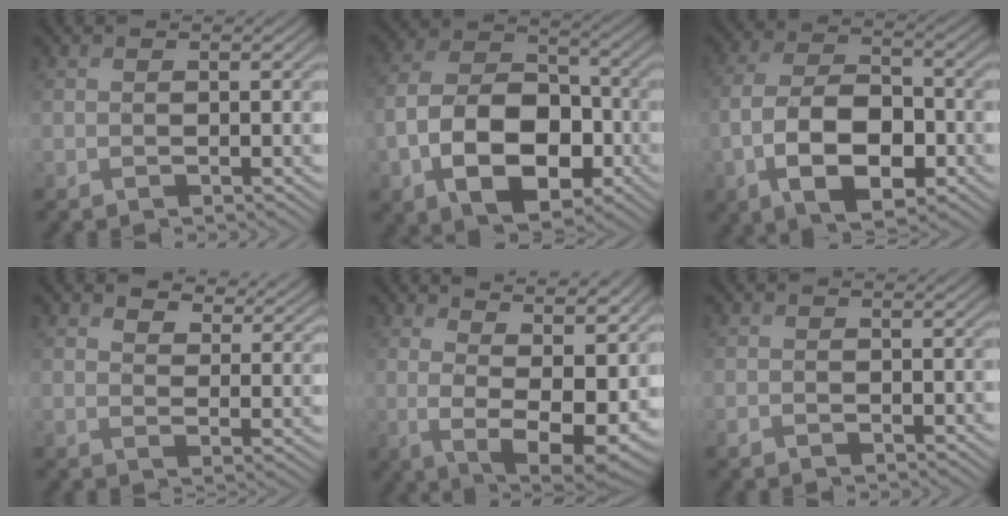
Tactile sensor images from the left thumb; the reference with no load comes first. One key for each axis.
{"total": 12.2, "fx": -4.6, "fy": 7.7, "fz": 8.3, "tx": -0.170, "ty": -0.015, "tz": -0.088}
{"total": 10.5, "fx": -4.1, "fy": 5.5, "fz": 8.0, "tx": -0.168, "ty": -0.008, "tz": -0.081}
{"total": 5.0, "fx": 4.0, "fy": 2.1, "fz": 2.2, "tx": -0.032, "ty": 0.000, "tz": 0.060}
{"total": 11.9, "fx": 3.9, "fy": 4.7, "fz": 10.3, "tx": -0.154, "ty": -0.005, "tz": 0.052}
{"total": 0.7, "fx": -0.4, "fy": 0.6, "fz": -0.1, "tx": 0.005, "ty": -0.002, "tz": -0.010}